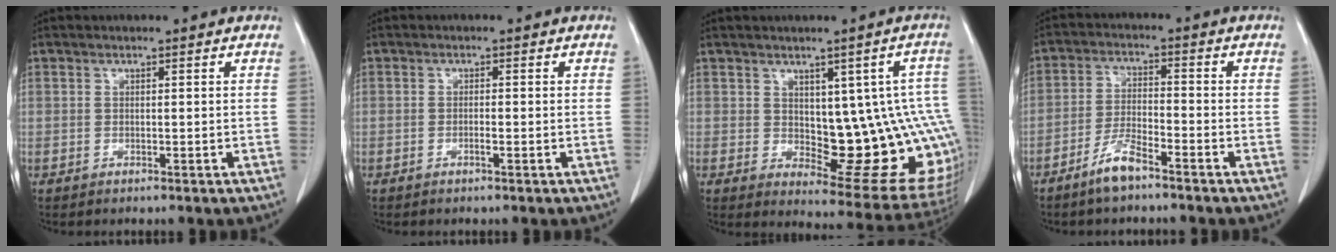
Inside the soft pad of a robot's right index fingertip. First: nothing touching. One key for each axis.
{"total": 1.0, "fx": -0.5, "fy": 0.1, "fz": 0.8, "tx": -0.018, "ty": 0.001, "tz": -0.009}
{"total": 15.9, "fx": 0.0, "fy": 5.8, "fz": 14.8, "tx": -0.138, "ty": 0.011, "tz": 0.019}
{"total": 5.6, "fx": -4.2, "fy": 0.9, "fz": 3.5, "tx": -0.078, "ty": -0.005, "tz": -0.084}